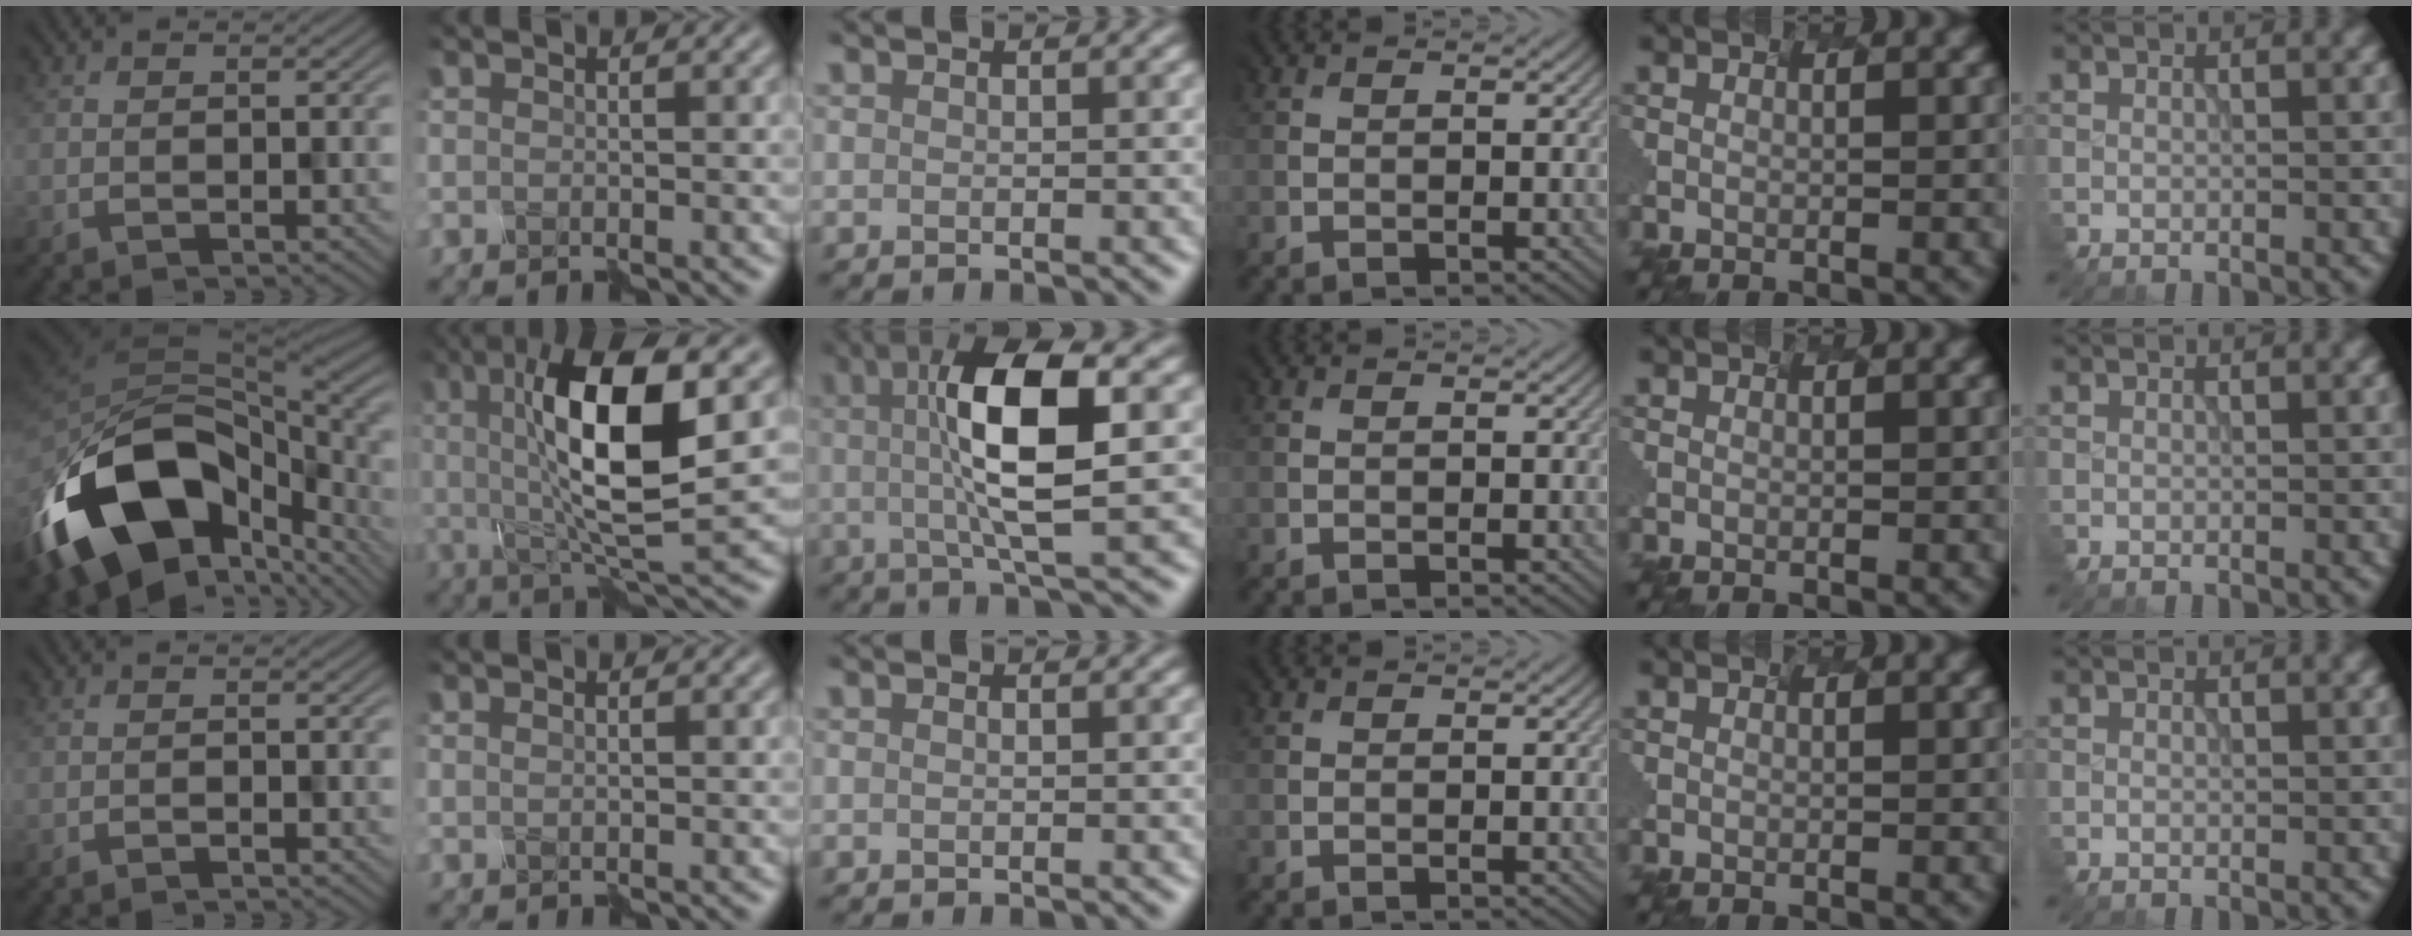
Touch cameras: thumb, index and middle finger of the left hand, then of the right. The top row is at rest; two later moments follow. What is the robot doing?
{"motion": "disassemble", "object": "markers"}